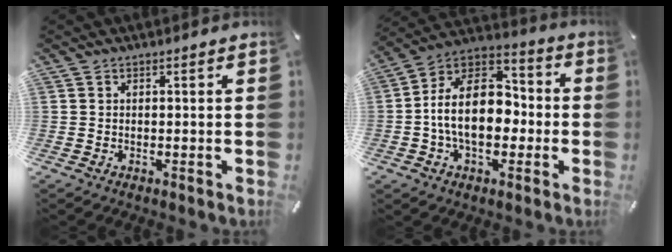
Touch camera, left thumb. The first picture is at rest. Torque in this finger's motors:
{"motor_torque": [0.30, 1.99, 1.74, 0.39, 0.31]}